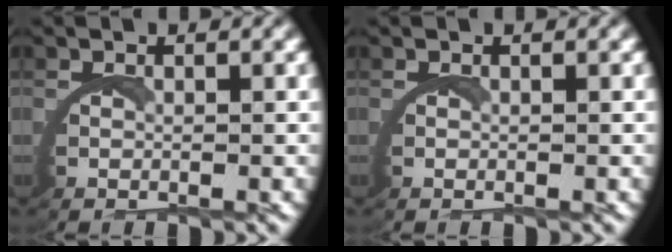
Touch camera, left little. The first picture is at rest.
{"total": 0.0}